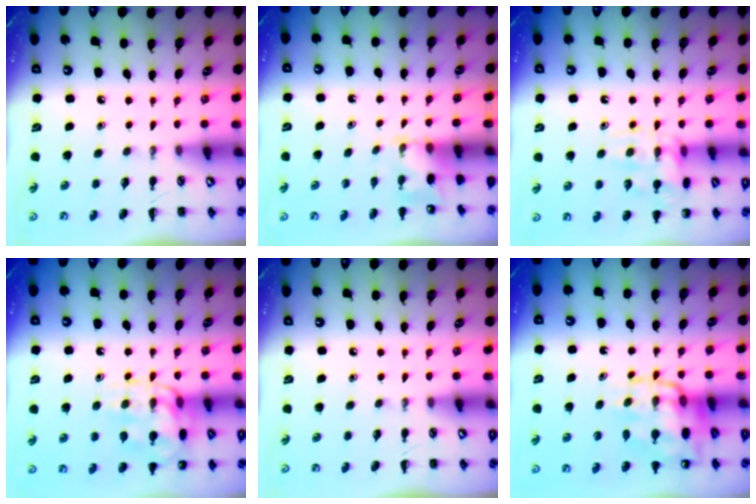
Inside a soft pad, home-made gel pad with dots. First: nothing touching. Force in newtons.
{"total": 3.1, "press": 2.9, "slide": 1.1}
{"total": 13.3, "press": 13.3, "slide": 1.1}
{"total": 14.5, "press": 14.4, "slide": 1.3}
{"total": 0.0}
{"total": 15.2, "press": 14.8, "slide": 3.3}